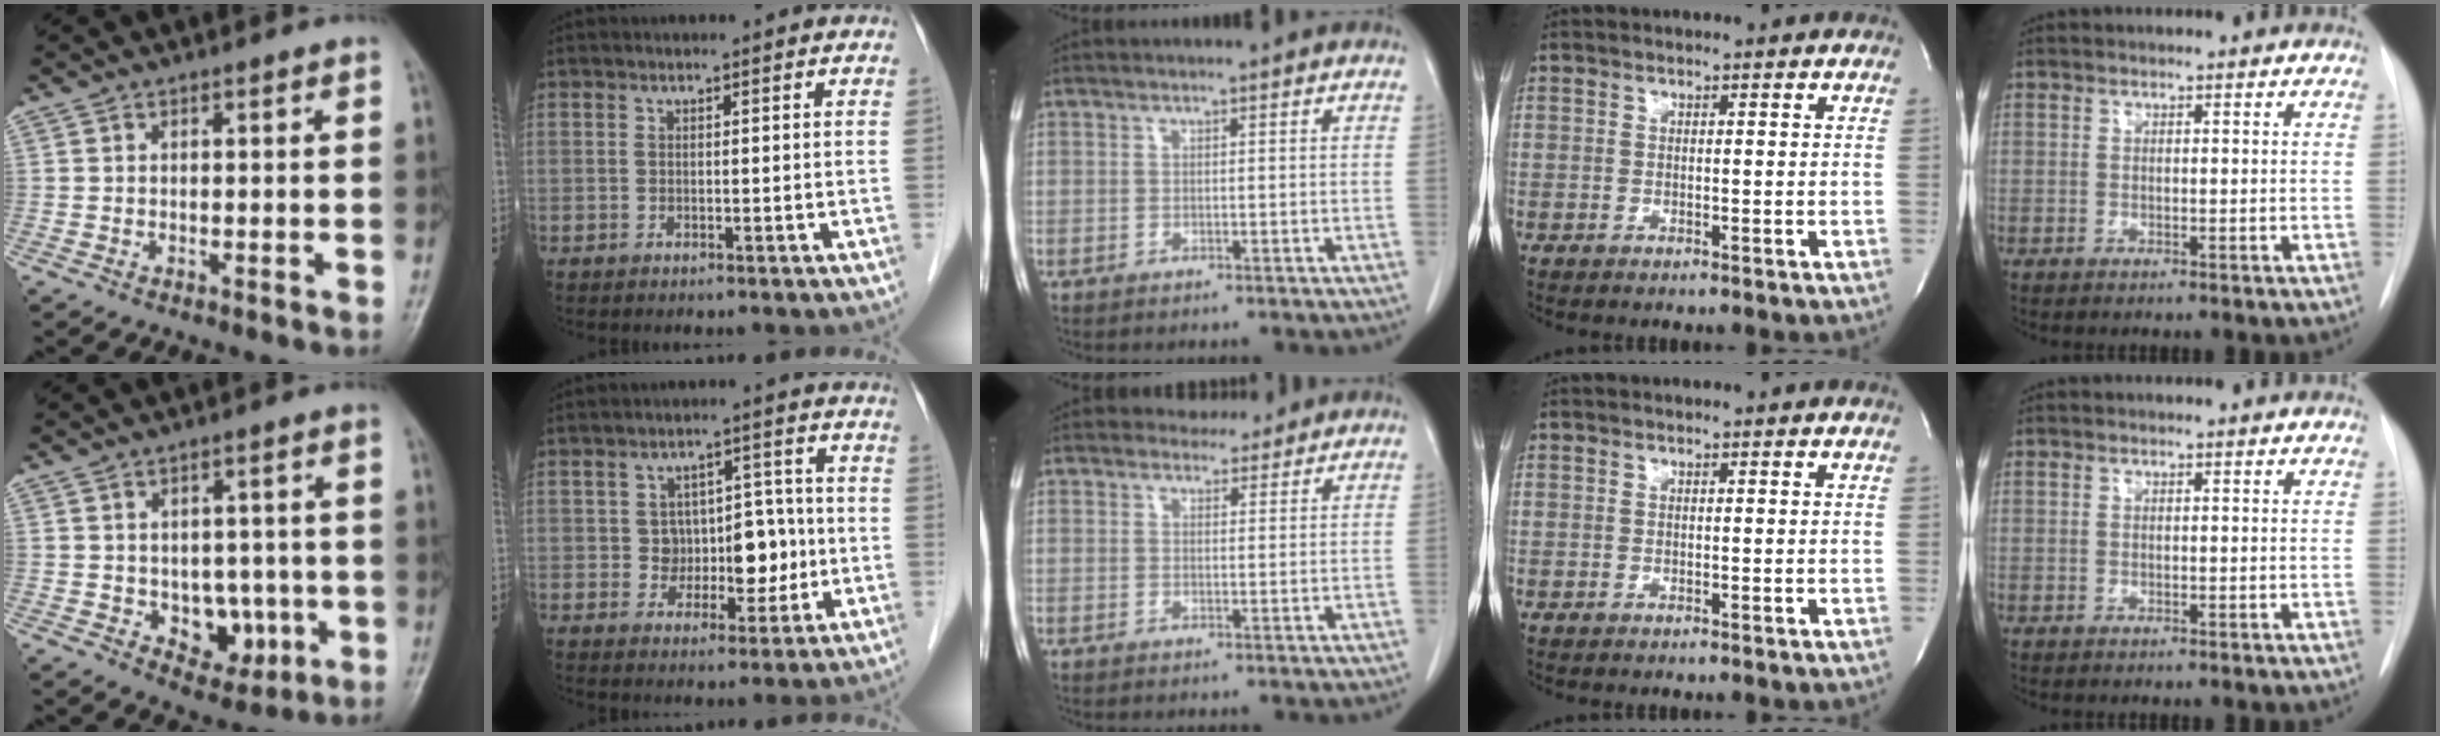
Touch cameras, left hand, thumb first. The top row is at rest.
{"thumb": {"total": 8.3, "force": [-1.7, 6.0, 5.4], "torque": [-0.029, 0.006, -0.010]}, "index": {"total": 7.4, "force": [-0.8, 5.1, 5.3], "torque": [-0.069, 0.029, -0.003]}, "middle": {"total": 2.5, "force": [2.3, 0.9, 0.0], "torque": [0.000, 0.003, 0.035]}}